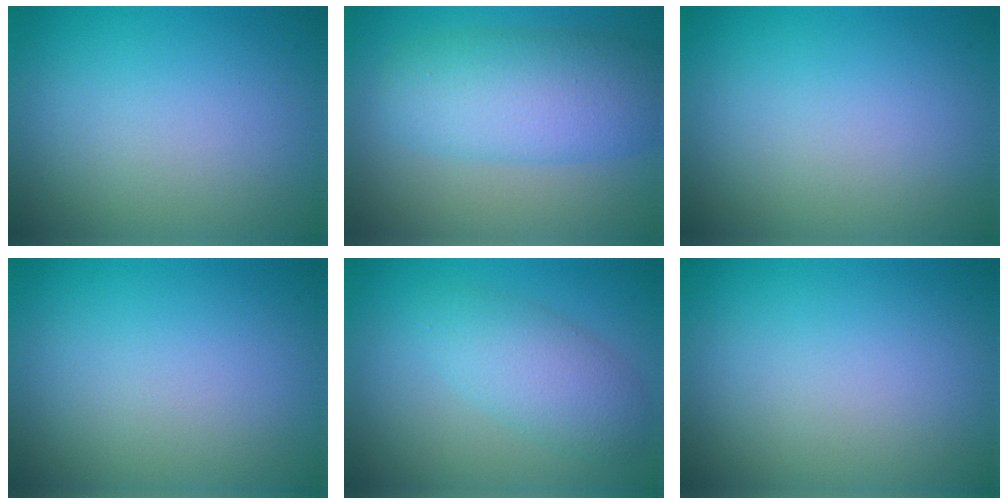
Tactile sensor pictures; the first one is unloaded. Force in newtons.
{"total": 6.9, "press": 6.8, "slide": 0.3}
{"total": 0.0}
{"total": 0.0}
{"total": 3.9, "press": 3.9, "slide": 0.1}
{"total": 0.0}